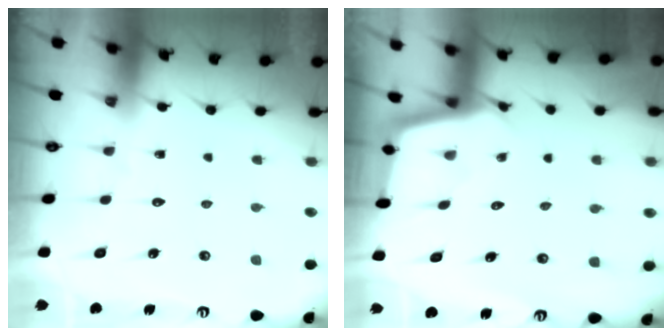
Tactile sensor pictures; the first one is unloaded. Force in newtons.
{"total": 2.5, "press": 2.5, "slide": 0.2}